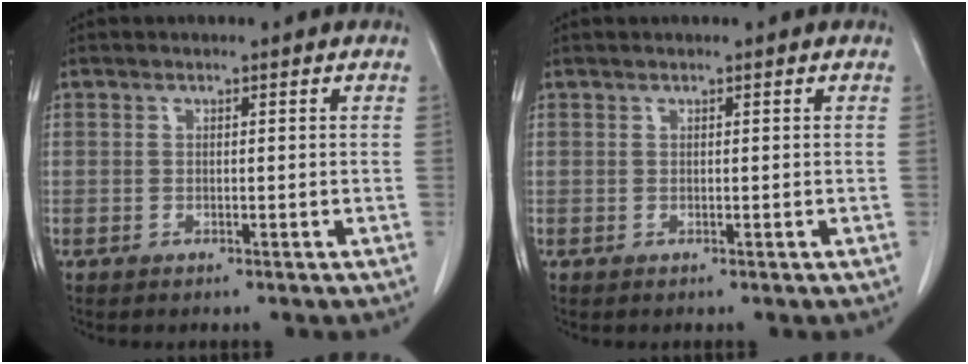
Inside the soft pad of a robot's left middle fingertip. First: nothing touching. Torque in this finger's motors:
{"motor_torque": [0.80, -0.79, 0.04, 0.01]}